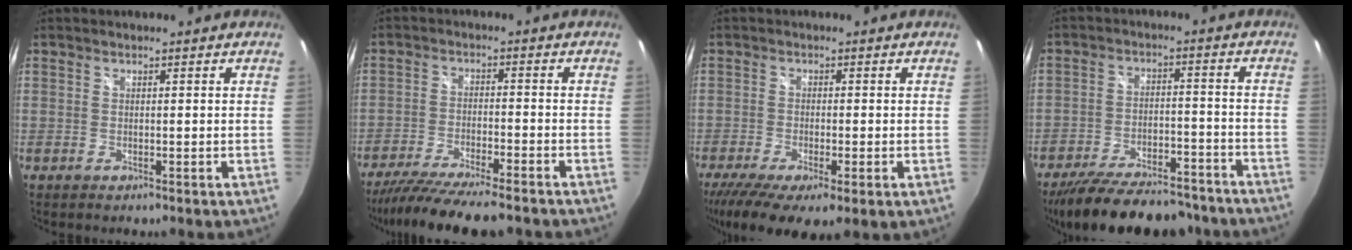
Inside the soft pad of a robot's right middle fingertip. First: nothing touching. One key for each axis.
{"total": 15.3, "fx": -13.2, "fy": 1.7, "fz": 7.6, "tx": -0.156, "ty": -0.036, "tz": -0.214}
{"total": 11.3, "fx": -6.1, "fy": 3.2, "fz": 9.0, "tx": -0.178, "ty": -0.050, "tz": -0.095}
{"total": 23.3, "fx": -19.5, "fy": 7.4, "fz": 10.2, "tx": -0.197, "ty": -0.009, "tz": -0.267}